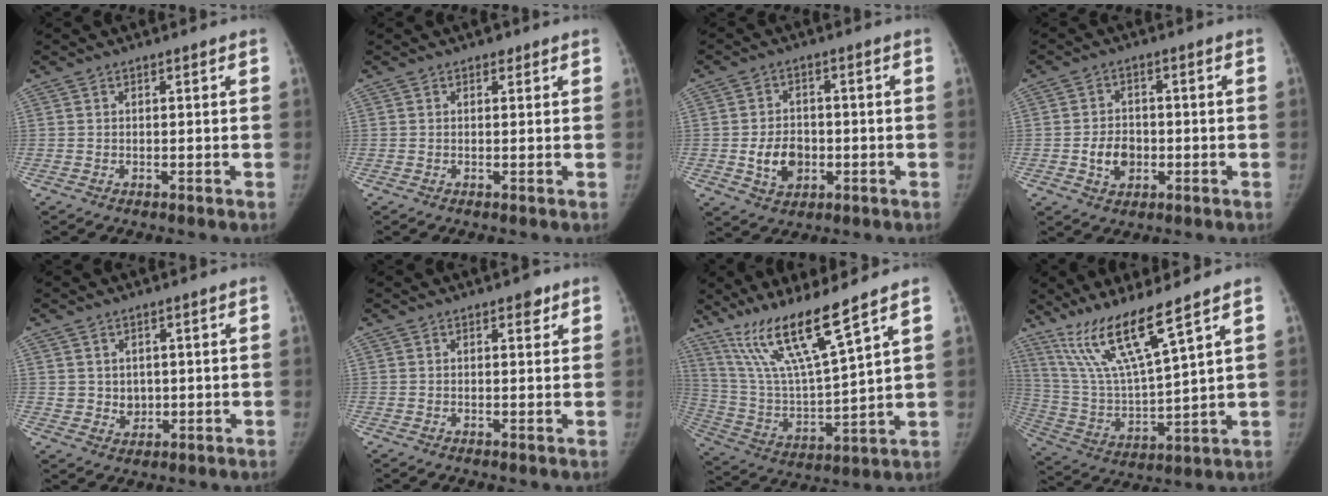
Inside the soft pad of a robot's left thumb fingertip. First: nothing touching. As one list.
[{"total": 0.9, "force": [0.5, 0.7, 0.3], "torque": [0.003, -0.002, 0.004]}, {"total": 7.2, "force": [-1.6, 5.4, 4.4], "torque": [-0.050, 0.008, -0.022]}, {"total": 5.9, "force": [-1.4, 4.5, 3.5], "torque": [-0.037, 0.010, -0.023]}, {"total": 3.6, "force": [0.4, 3.2, 1.6], "torque": [-0.005, -0.005, 0.016]}, {"total": 1.9, "force": [1.2, 1.0, 1.1], "torque": [-0.004, -0.004, 0.014]}, {"total": 15.8, "force": [11.1, 0.8, 11.2], "torque": [-0.200, -0.061, 0.225]}, {"total": 14.3, "force": [9.9, 0.9, 10.3], "torque": [-0.195, -0.056, 0.209]}]